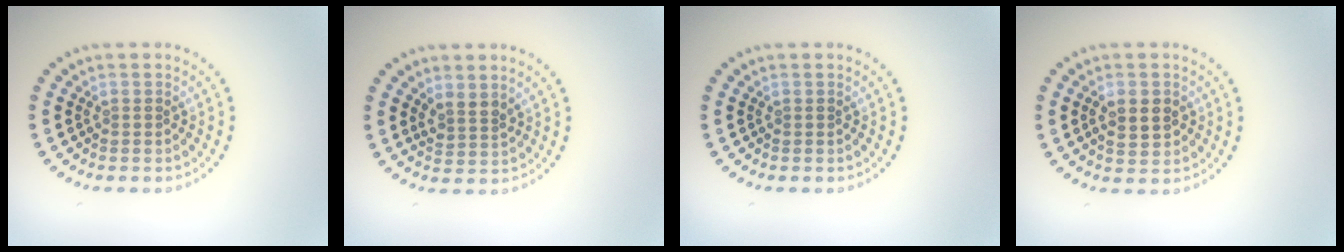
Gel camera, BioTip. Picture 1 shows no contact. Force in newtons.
{"total": 1.8, "press": 1.4, "slide": 1.1}
{"total": 0.0}
{"total": 2.8, "press": 2.8, "slide": 0.2}